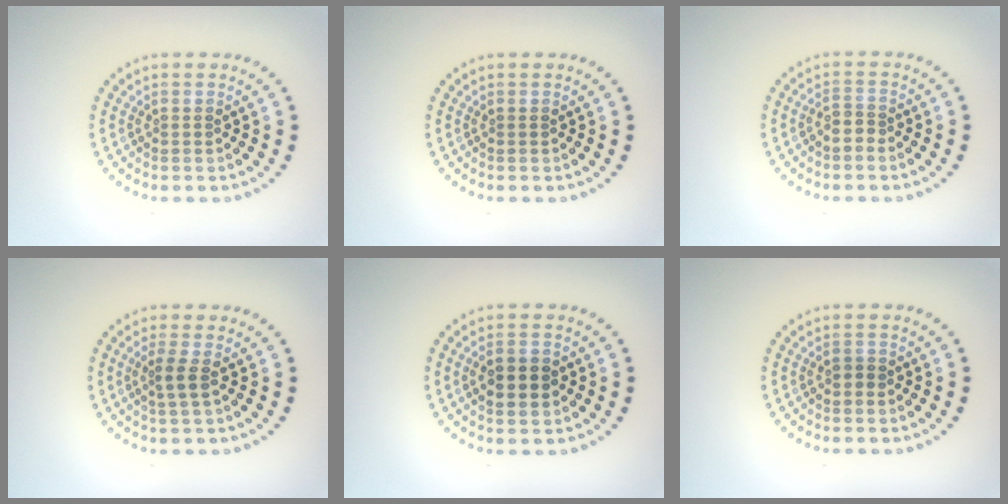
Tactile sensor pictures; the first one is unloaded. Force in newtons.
{"total": 0.0}
{"total": 1.5, "press": 1.2, "slide": 1.0}
{"total": 1.7, "press": 1.4, "slide": 1.0}
{"total": 3.8, "press": 3.8, "slide": 0.2}
{"total": 0.8, "press": 0.7, "slide": 0.3}